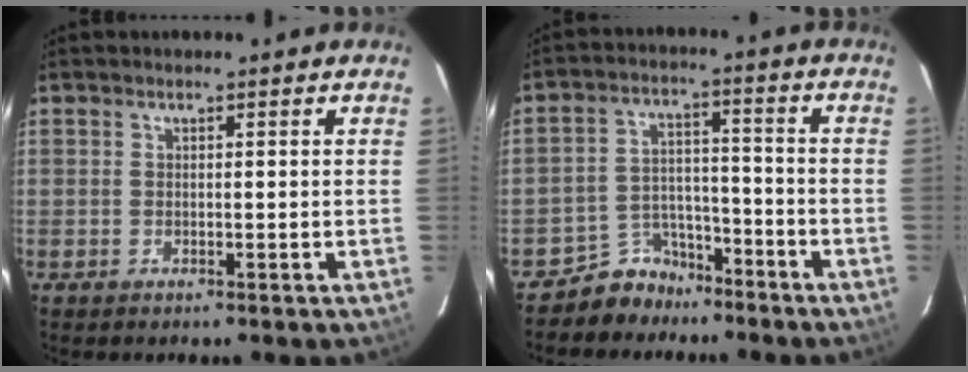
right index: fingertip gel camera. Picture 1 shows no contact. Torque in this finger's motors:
{"motor_torque": [-0.16, -0.07, -0.66, -0.19]}